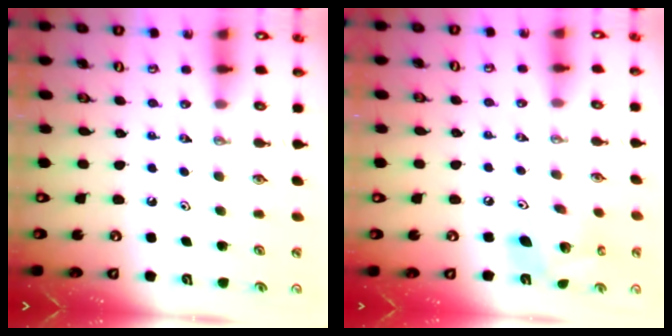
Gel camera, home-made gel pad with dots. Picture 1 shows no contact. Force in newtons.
{"total": 15.1, "press": 14.8, "slide": 2.7}